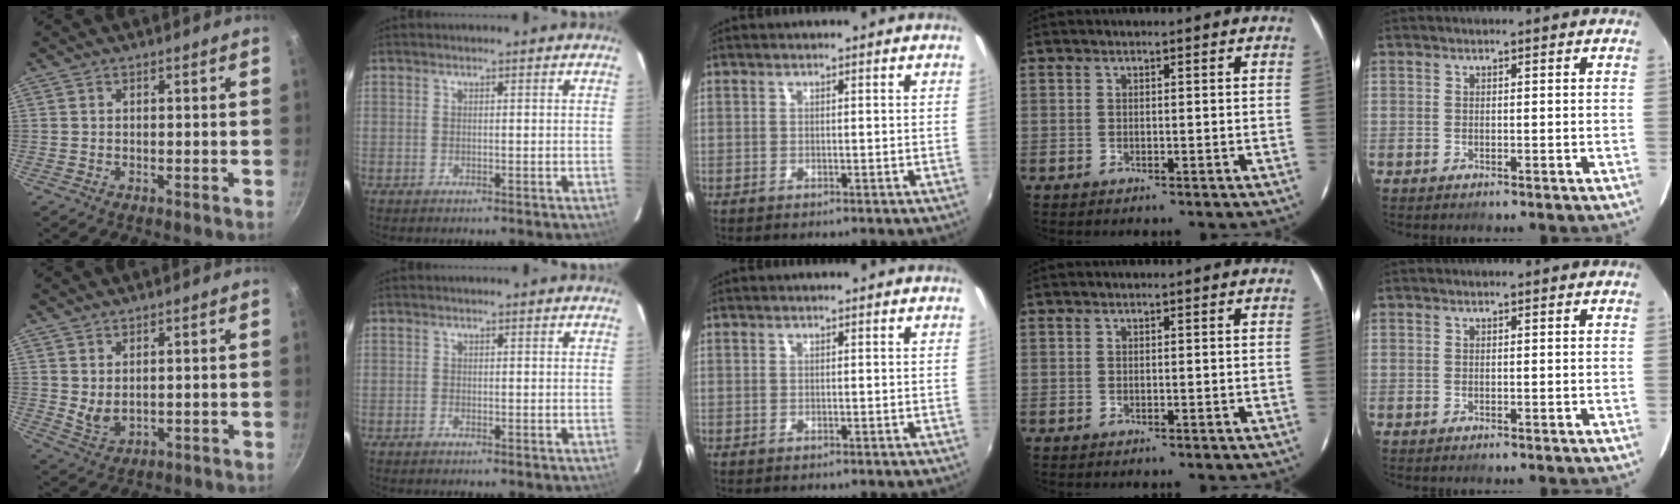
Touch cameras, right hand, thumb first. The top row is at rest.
{"thumb": {"total": 3.6, "force": [1.4, 2.0, 2.7], "torque": [-0.046, -0.021, 0.033]}}